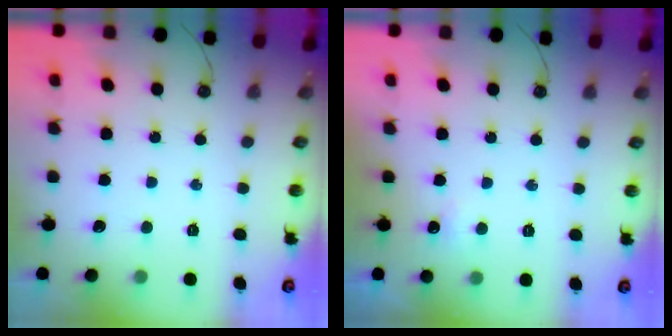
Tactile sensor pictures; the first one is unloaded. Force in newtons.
{"total": 2.8, "press": 2.7, "slide": 0.6}